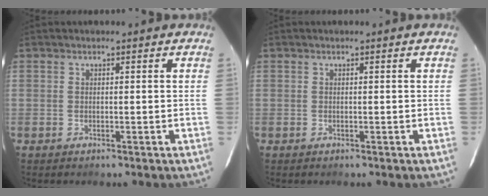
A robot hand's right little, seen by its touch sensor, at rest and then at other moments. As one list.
[{"total": 0.0}]